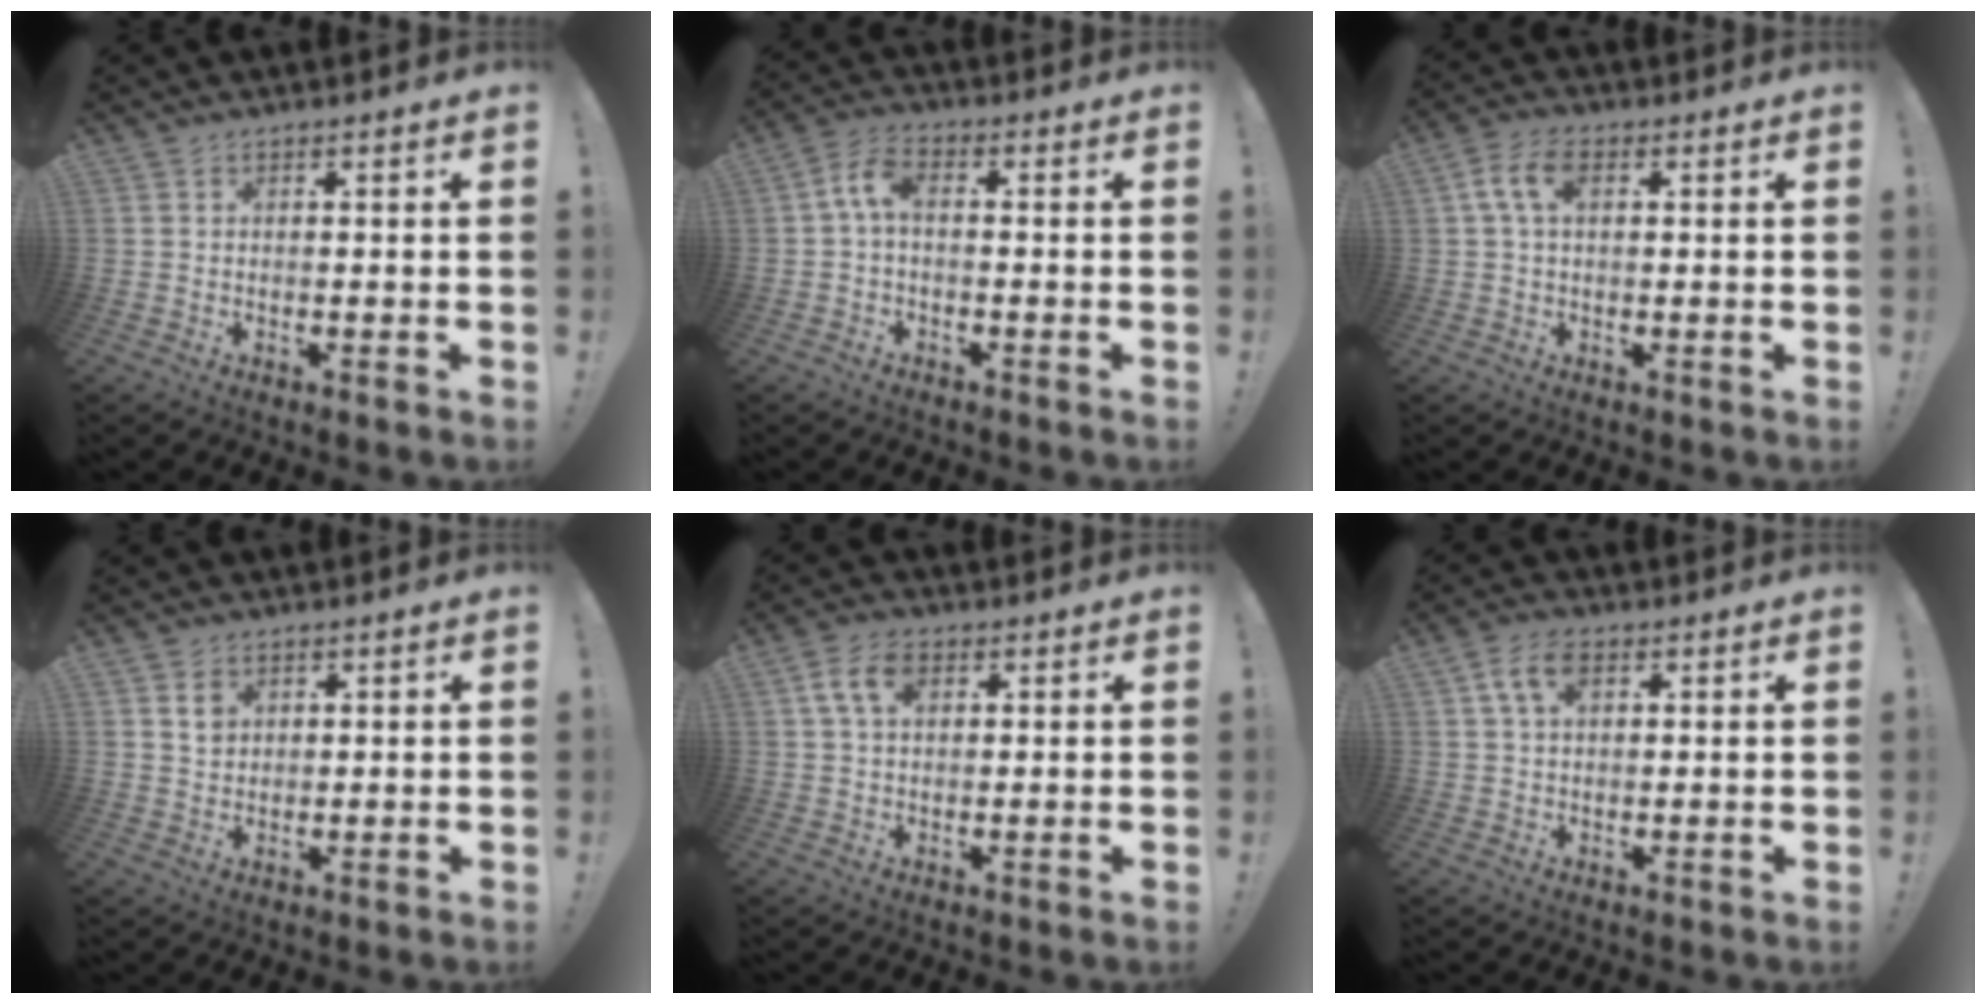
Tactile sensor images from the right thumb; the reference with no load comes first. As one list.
[{"total": 5.9, "force": [0.1, 2.8, 5.2], "torque": [-0.112, 0.005, 0.003]}, {"total": 7.2, "force": [1.9, 4.2, 5.6], "torque": [-0.111, 0.010, 0.036]}, {"total": 3.5, "force": [1.7, 2.8, 1.2], "torque": [-0.005, -0.003, 0.028]}, {"total": 7.3, "force": [2.3, 4.7, 5.1], "torque": [-0.097, 0.008, 0.044]}, {"total": 6.7, "force": [2.6, 4.0, 4.7], "torque": [-0.085, 0.007, 0.048]}]